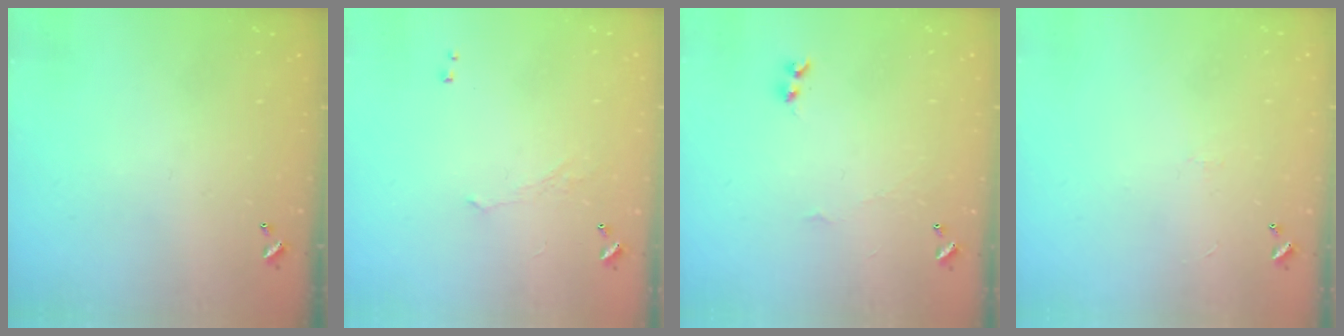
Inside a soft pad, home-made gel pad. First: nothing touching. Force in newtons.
{"total": 0.9, "press": 0.7, "slide": 0.5}
{"total": 1.9, "press": 1.8, "slide": 0.5}
{"total": 0.7, "press": 0.3, "slide": 0.7}